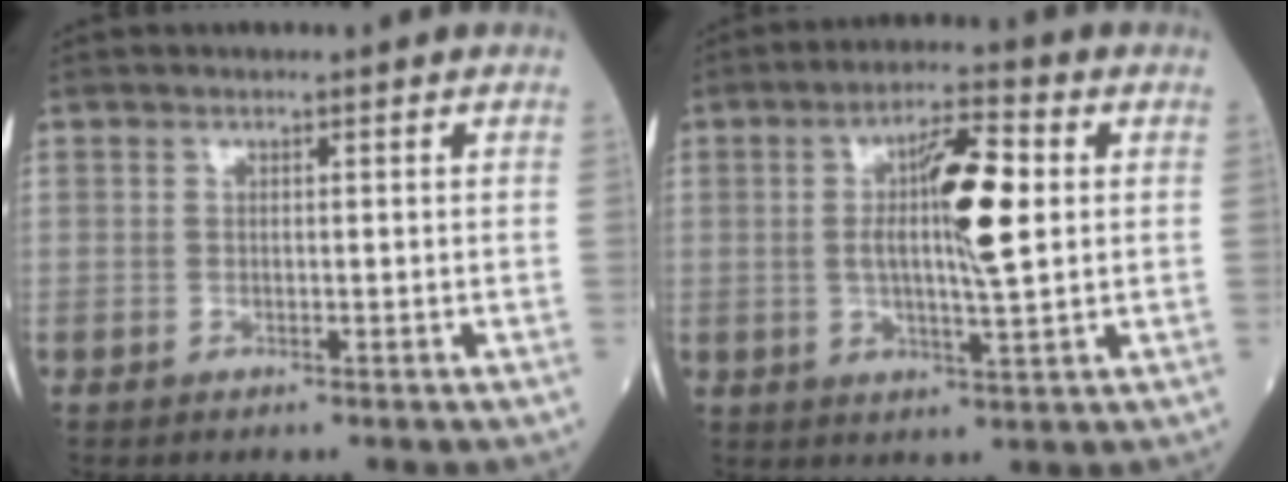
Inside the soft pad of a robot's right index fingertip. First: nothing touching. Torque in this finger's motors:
{"motor_torque": [0.85, -0.39, 0.30, 0.12]}